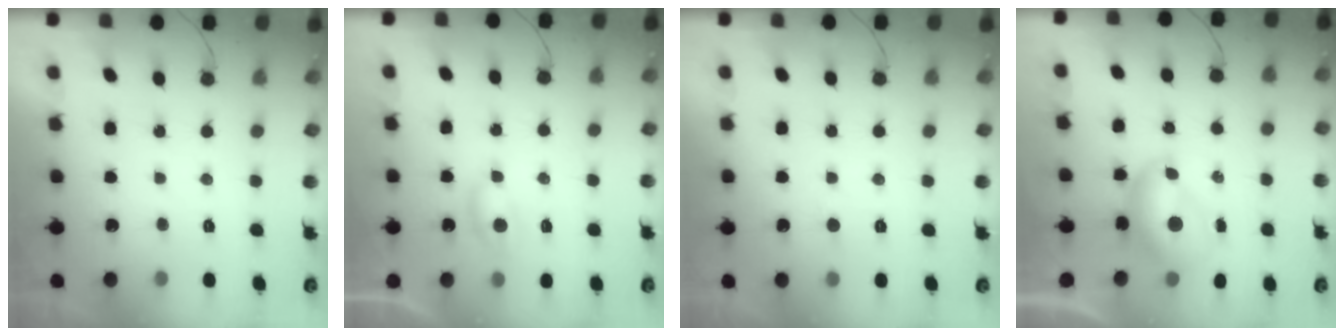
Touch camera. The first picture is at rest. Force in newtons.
{"total": 5.0, "press": 4.9, "slide": 0.6}
{"total": 1.6, "press": 1.6, "slide": 0.1}
{"total": 8.2, "press": 8.2, "slide": 0.9}